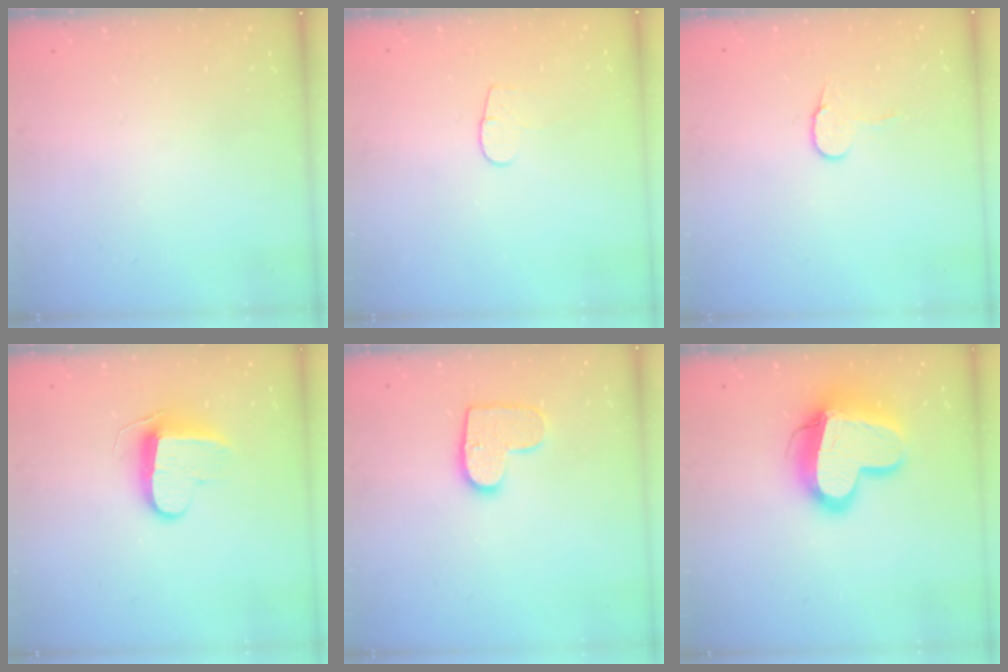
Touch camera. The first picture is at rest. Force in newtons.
{"total": 4.4, "press": 4.4, "slide": 0.3}
{"total": 7.3, "press": 7.3, "slide": 0.4}
{"total": 9.7, "press": 9.7, "slide": 0.4}
{"total": 10.4, "press": 10.4, "slide": 0.5}
{"total": 17.7, "press": 17.6, "slide": 1.5}